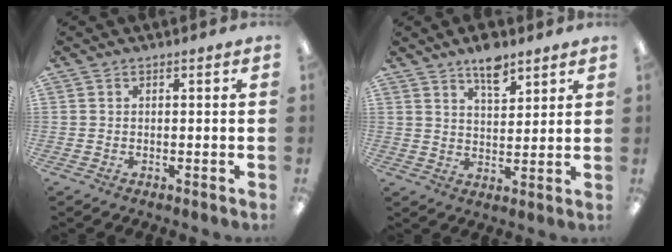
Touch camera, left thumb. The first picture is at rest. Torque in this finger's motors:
{"motor_torque": [0.60, 0.26, 0.40, -0.50, 0.01]}